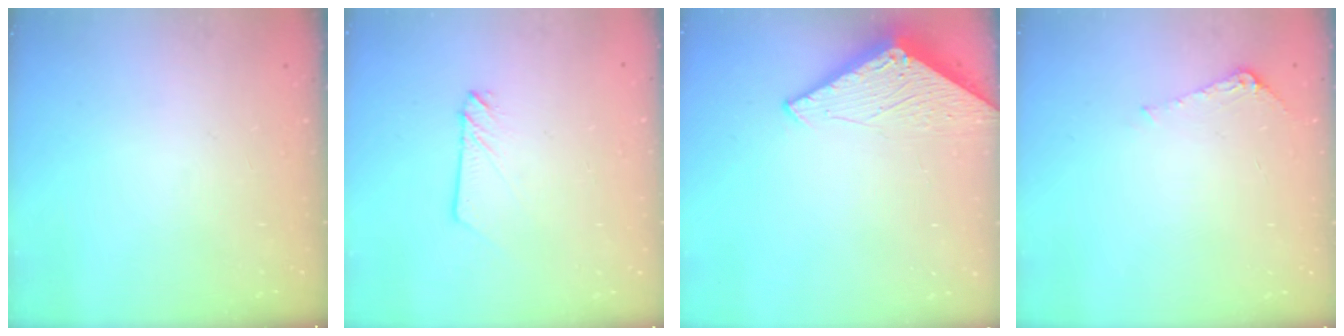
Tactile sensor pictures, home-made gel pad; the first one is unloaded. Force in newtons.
{"total": 2.1, "press": 2.1, "slide": 0.1}
{"total": 2.8, "press": 2.8, "slide": 0.2}
{"total": 6.4, "press": 6.3, "slide": 0.6}